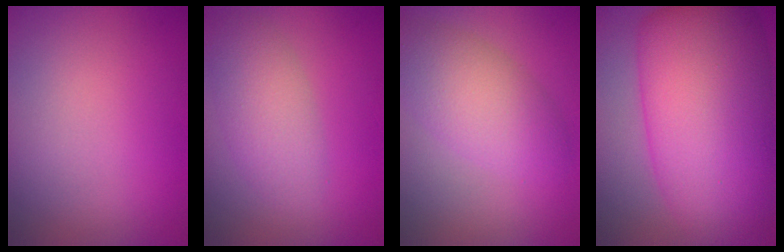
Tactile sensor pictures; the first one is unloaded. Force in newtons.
{"total": 3.6, "press": 3.6, "slide": 0.0}
{"total": 4.9, "press": 4.9, "slide": 0.1}
{"total": 14.1, "press": 14.1, "slide": 0.1}